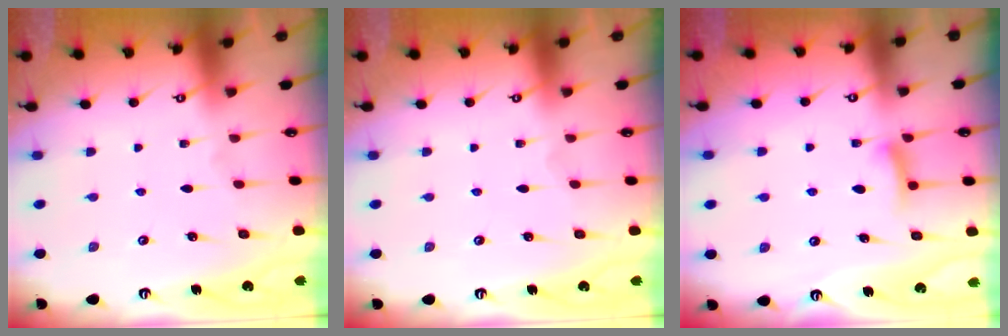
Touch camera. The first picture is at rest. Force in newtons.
{"total": 0.0}
{"total": 8.2, "press": 8.2, "slide": 0.5}